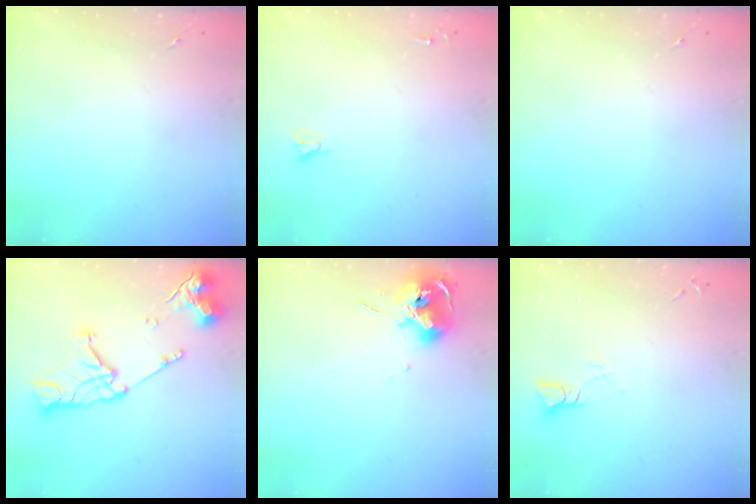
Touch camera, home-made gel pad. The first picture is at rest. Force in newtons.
{"total": 2.7, "press": 2.7, "slide": 0.2}
{"total": 0.0}
{"total": 17.1, "press": 17.0, "slide": 1.9}
{"total": 10.5, "press": 10.4, "slide": 1.0}
{"total": 3.9, "press": 3.9, "slide": 0.3}